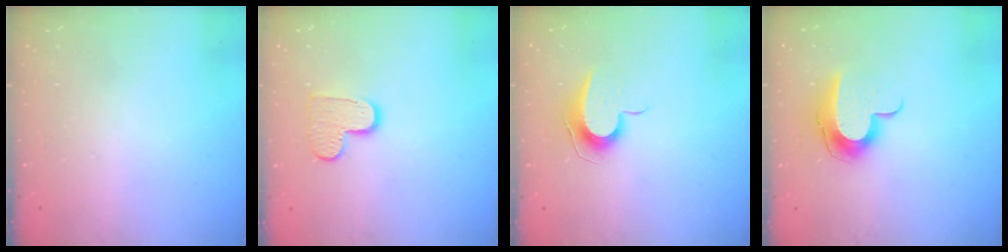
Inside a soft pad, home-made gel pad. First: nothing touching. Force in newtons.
{"total": 9.2, "press": 9.1, "slide": 0.6}
{"total": 8.8, "press": 8.7, "slide": 0.8}
{"total": 10.2, "press": 10.2, "slide": 0.2}